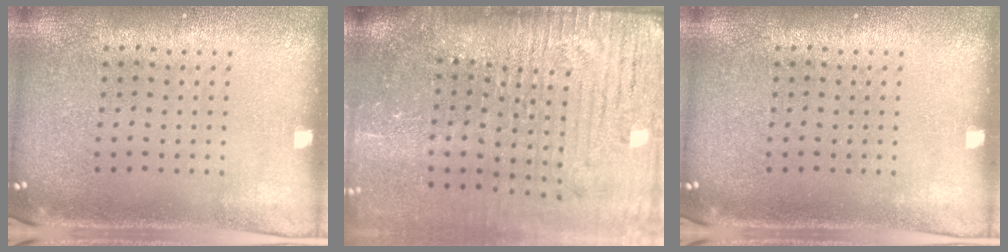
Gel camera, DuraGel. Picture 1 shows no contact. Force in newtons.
{"total": 5.2, "press": 4.3, "slide": 2.9}
{"total": 0.0}